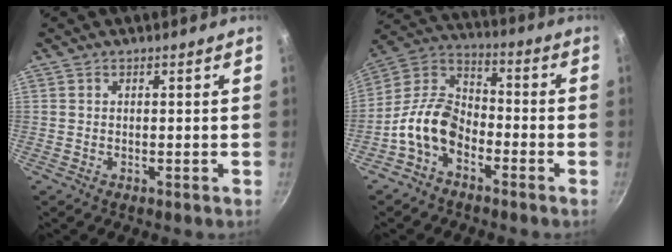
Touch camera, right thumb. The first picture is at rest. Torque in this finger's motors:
{"motor_torque": [0.63, 1.05, 1.36, -1.41, 0.32]}